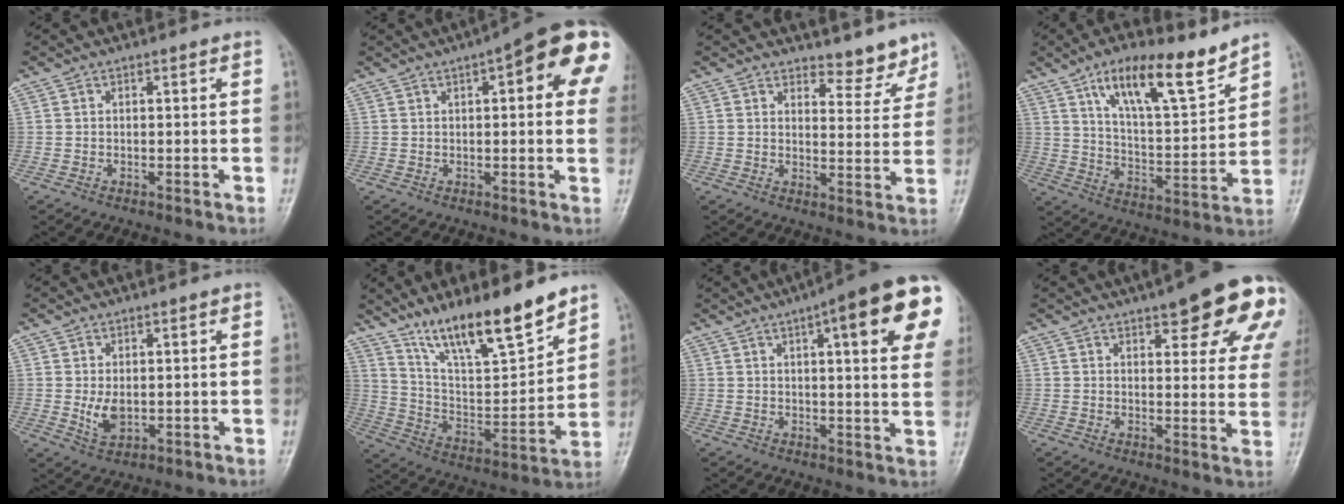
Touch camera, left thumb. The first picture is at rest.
{"total": 15.9, "force": [5.2, 4.7, 14.2], "torque": [-0.167, 0.008, 0.053]}
{"total": 5.9, "force": [5.3, 2.3, 1.1], "torque": [0.008, -0.051, 0.072]}
{"total": 15.8, "force": [10.5, 4.7, 10.8], "torque": [-0.155, -0.059, 0.186]}
{"total": 4.0, "force": [0.0, 2.5, 3.1], "torque": [-0.050, -0.009, 0.009]}
{"total": 18.0, "force": [13.4, 4.0, 11.4], "torque": [-0.162, -0.076, 0.243]}
{"total": 19.4, "force": [7.8, 4.4, 17.2], "torque": [-0.211, -0.006, 0.092]}
{"total": 19.0, "force": [9.8, 6.2, 15.0], "torque": [-0.161, -0.024, 0.112]}